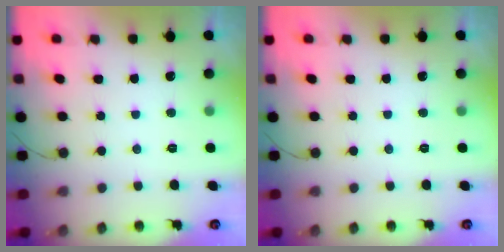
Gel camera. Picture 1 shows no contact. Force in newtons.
{"total": 0.0}